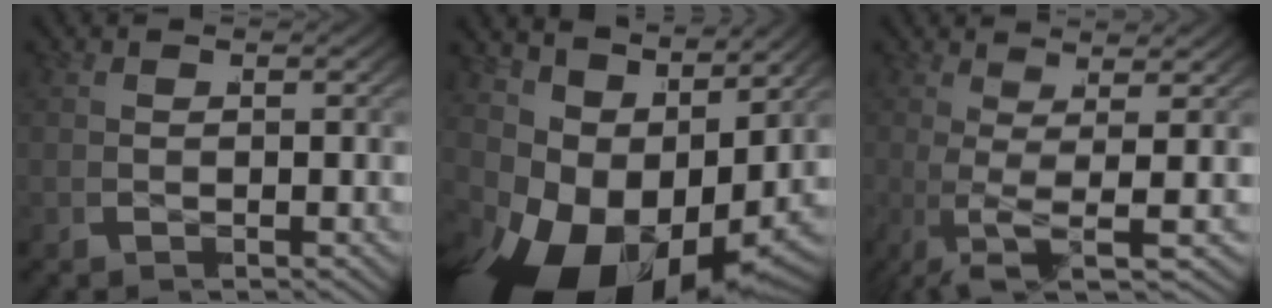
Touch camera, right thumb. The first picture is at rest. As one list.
[{"total": 13.6, "force": [-2.0, 8.1, 10.8], "torque": [-0.213, -0.044, -0.007]}, {"total": 5.0, "force": [0.1, 0.5, 5.0], "torque": [-0.103, -0.010, 0.005]}]